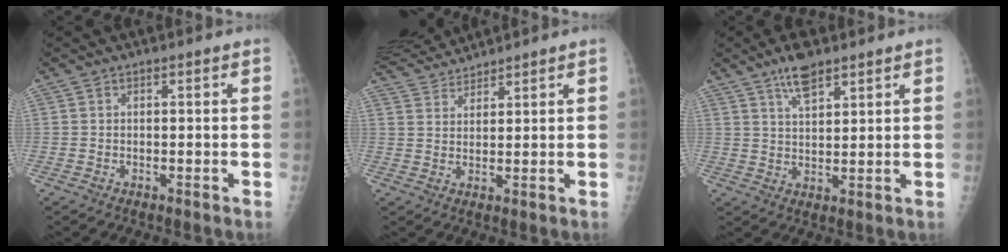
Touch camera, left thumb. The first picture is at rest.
{"total": 5.8, "force": [5.8, 0.1, 0.2], "torque": [-0.003, 0.001, 0.114]}
{"total": 6.3, "force": [4.4, 2.2, 3.9], "torque": [-0.059, -0.020, 0.079]}